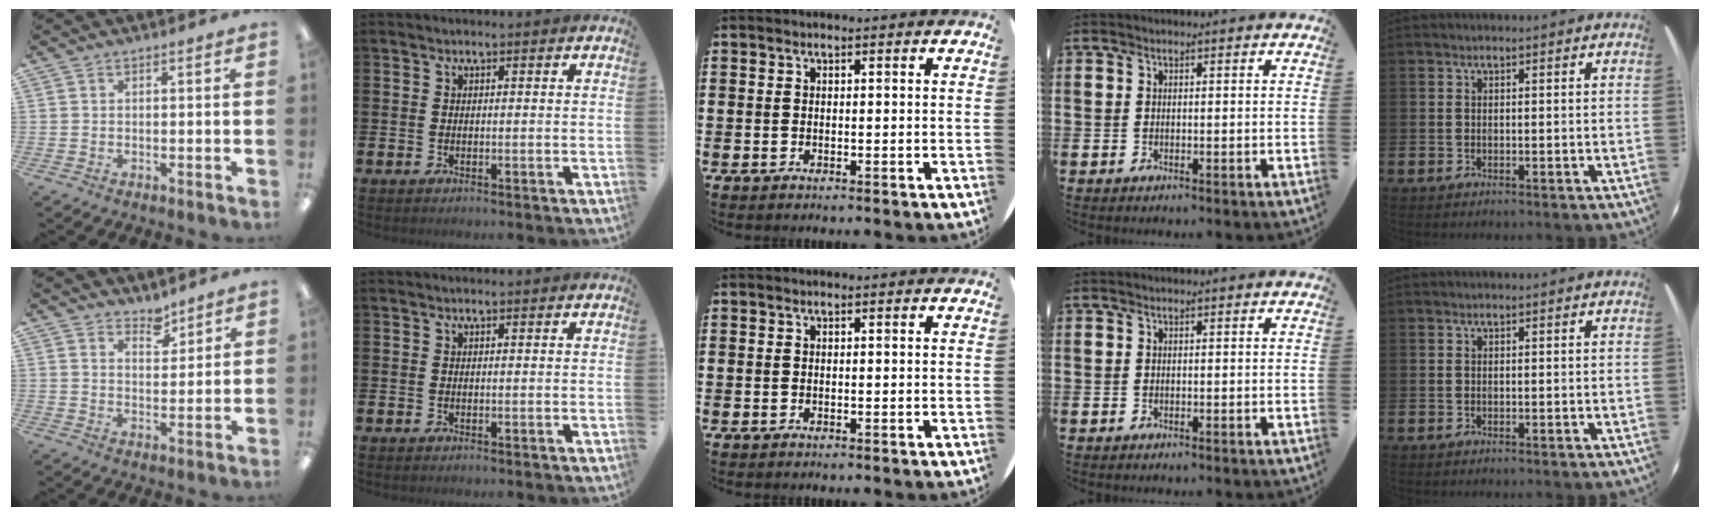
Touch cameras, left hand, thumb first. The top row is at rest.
{"thumb": {"total": 4.7, "force": [4.3, 1.7, 0.8], "torque": [-0.002, -0.031, 0.076]}}